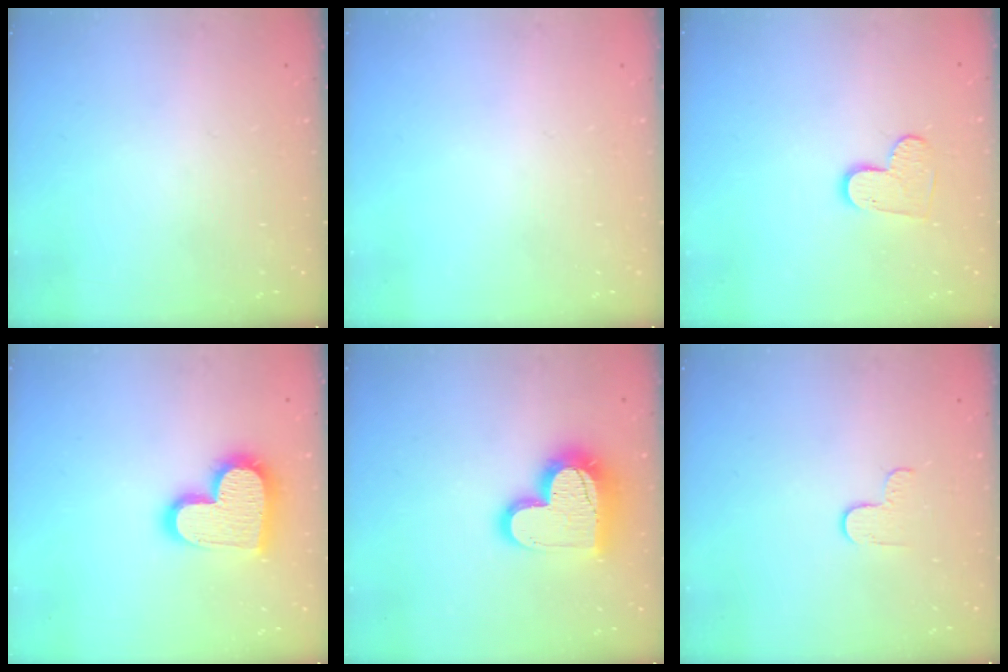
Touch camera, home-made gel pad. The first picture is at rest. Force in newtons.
{"total": 0.0}
{"total": 7.5, "press": 7.5, "slide": 0.5}
{"total": 18.4, "press": 18.4, "slide": 1.0}
{"total": 17.7, "press": 17.7, "slide": 1.5}
{"total": 2.7, "press": 2.6, "slide": 0.4}